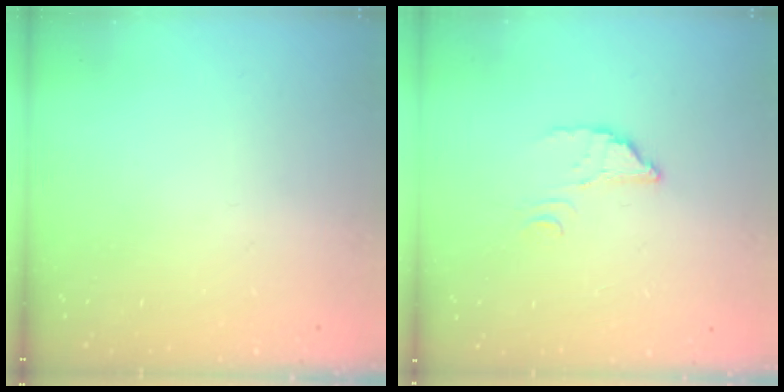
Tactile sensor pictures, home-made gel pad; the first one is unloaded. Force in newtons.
{"total": 3.0, "press": 3.0, "slide": 0.2}